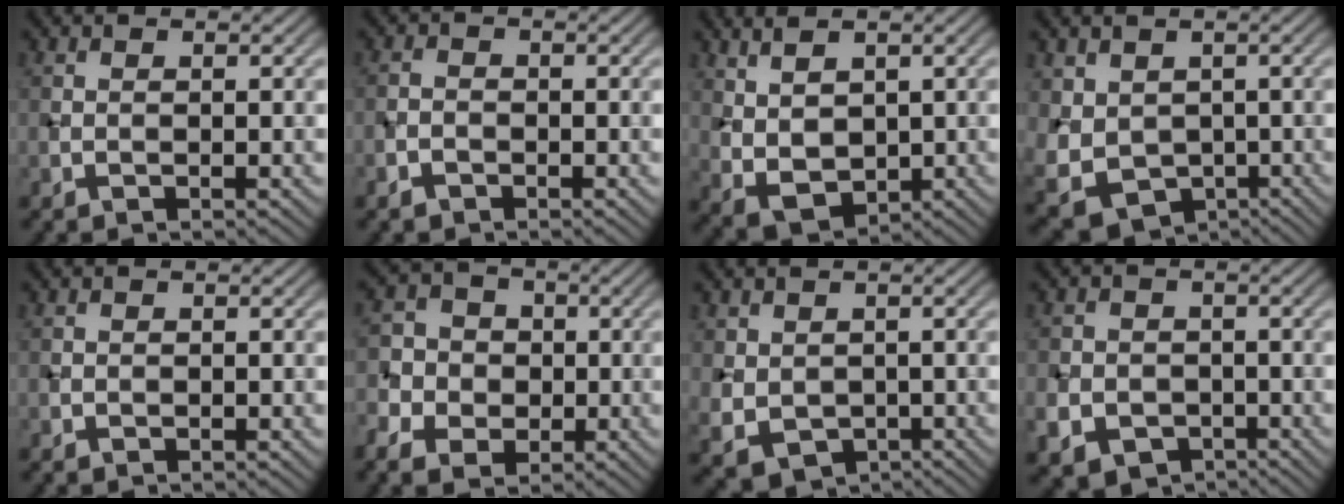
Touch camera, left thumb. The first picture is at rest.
{"total": 1.8, "force": [-1.4, 1.0, 0.3], "torque": [-0.003, 0.000, -0.033]}
{"total": 5.2, "force": [1.5, 3.2, 3.9], "torque": [-0.093, -0.005, 0.039]}
{"total": 6.7, "force": [0.4, 5.9, 3.2], "torque": [-0.100, -0.033, 0.019]}
{"total": 0.6, "force": [-0.4, 0.5, 0.0], "torque": [0.004, -0.004, -0.009]}
{"total": 7.1, "force": [-2.2, 6.2, 2.5], "torque": [-0.067, -0.004, -0.062]}
{"total": 4.1, "force": [0.0, 3.7, 1.8], "torque": [-0.057, -0.024, 0.005]}
{"total": 6.7, "force": [-3.0, 5.7, 2.1], "torque": [-0.053, -0.020, -0.064]}